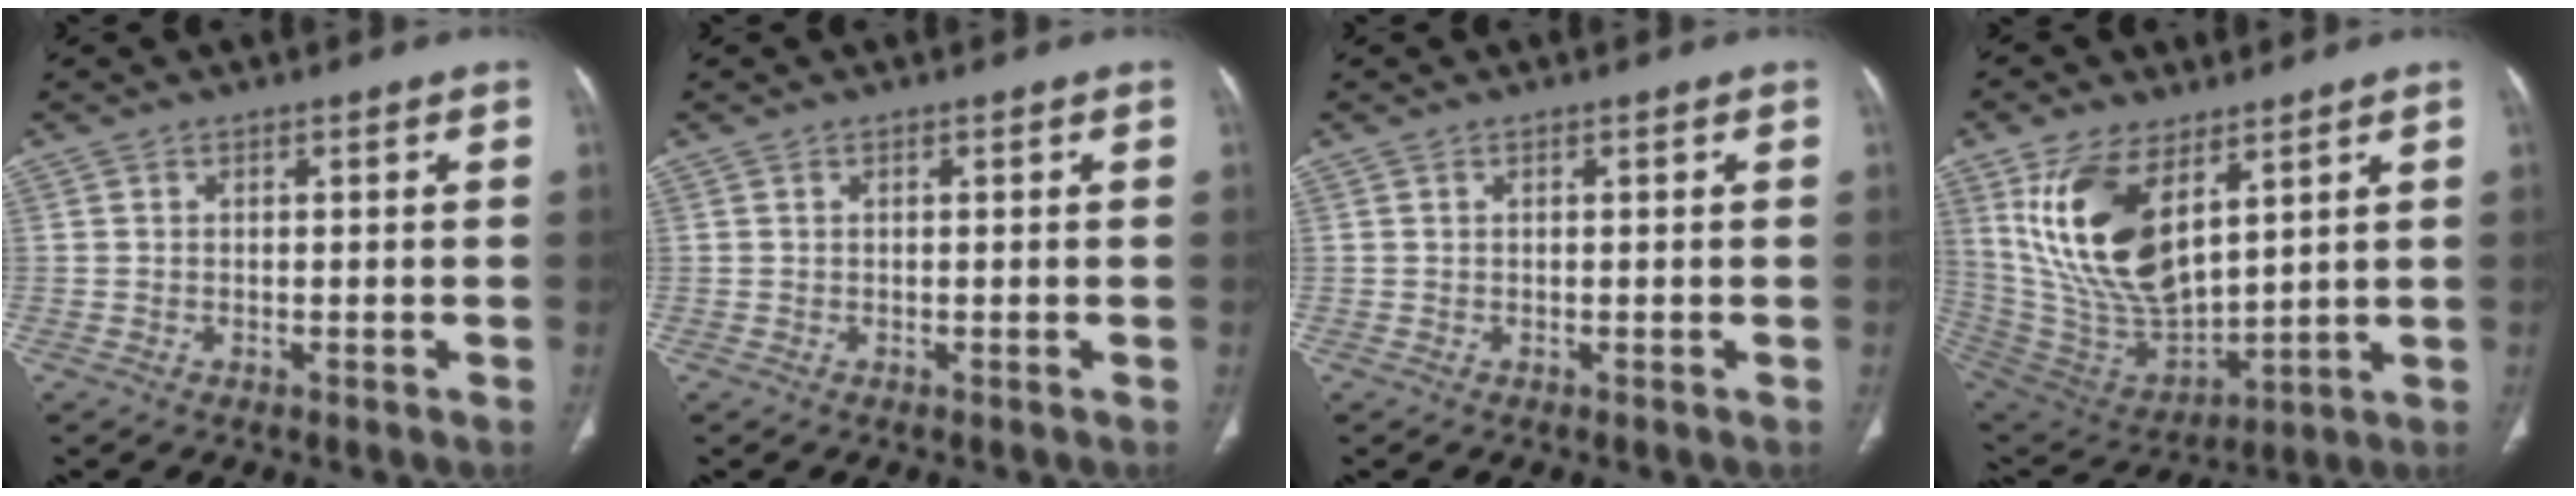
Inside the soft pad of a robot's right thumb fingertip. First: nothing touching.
{"total": 0.0}
{"total": 0.0}
{"total": 19.8, "force": [8.3, 9.9, 14.9], "torque": [-0.269, -0.037, 0.178]}